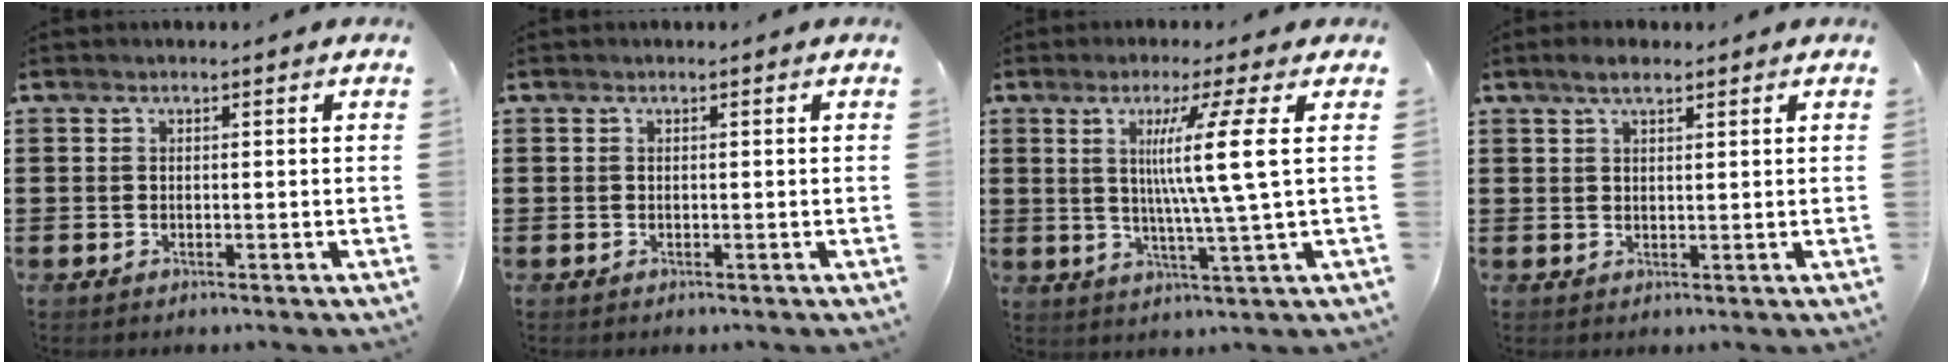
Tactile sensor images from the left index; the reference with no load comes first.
{"total": 0.0}
{"total": 10.0, "force": [2.2, -1.0, 9.7], "torque": [-0.187, 0.001, 0.025]}
{"total": 3.1, "force": [2.0, 1.0, 2.1], "torque": [-0.045, 0.005, 0.036]}